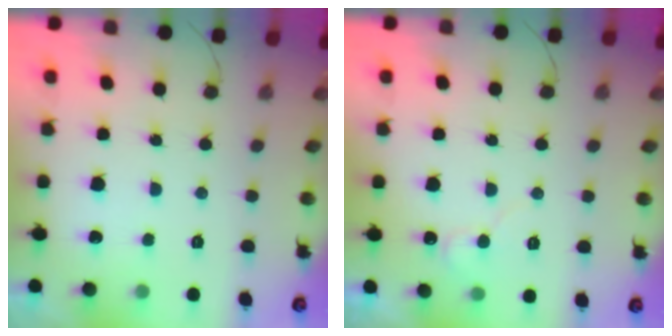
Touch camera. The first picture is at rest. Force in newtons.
{"total": 5.9, "press": 5.8, "slide": 0.5}